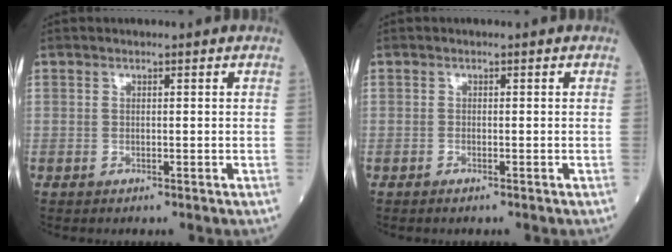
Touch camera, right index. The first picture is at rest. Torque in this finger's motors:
{"motor_torque": [-0.13, -0.05, 0.08, 0.02]}